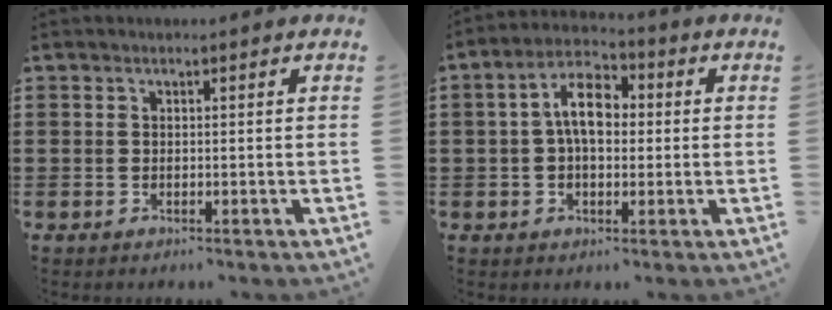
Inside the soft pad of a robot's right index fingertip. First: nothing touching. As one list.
[{"total": 7.4, "force": [0.5, 3.9, 6.2], "torque": [-0.121, 0.012, 0.004]}]